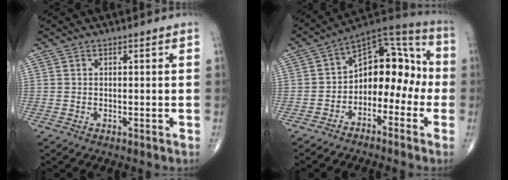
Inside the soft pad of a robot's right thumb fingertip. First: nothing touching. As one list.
[{"total": 13.8, "force": [-3.1, 9.1, 9.9], "torque": [-0.097, 0.076, -0.060]}]